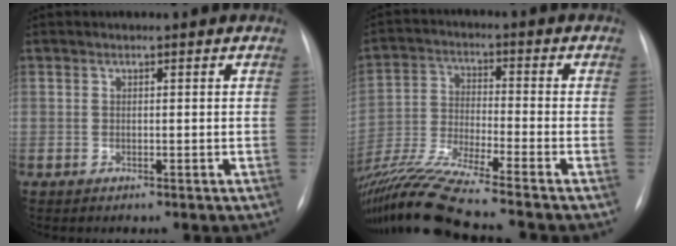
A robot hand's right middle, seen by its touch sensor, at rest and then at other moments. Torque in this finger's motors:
{"motor_torque": [-0.01, -0.13, 0.65, 0.21]}